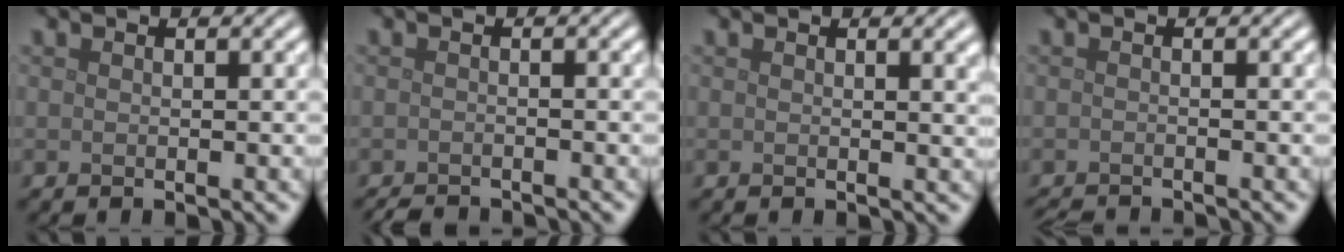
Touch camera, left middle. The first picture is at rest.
{"total": 2.3, "force": [-2.2, 0.3, 0.5], "torque": [-0.004, -0.006, -0.038]}
{"total": 2.3, "force": [1.0, 0.8, 2.0], "torque": [-0.011, 0.006, 0.012]}
{"total": 2.7, "force": [-2.6, 0.2, 0.8], "torque": [-0.011, -0.010, -0.042]}